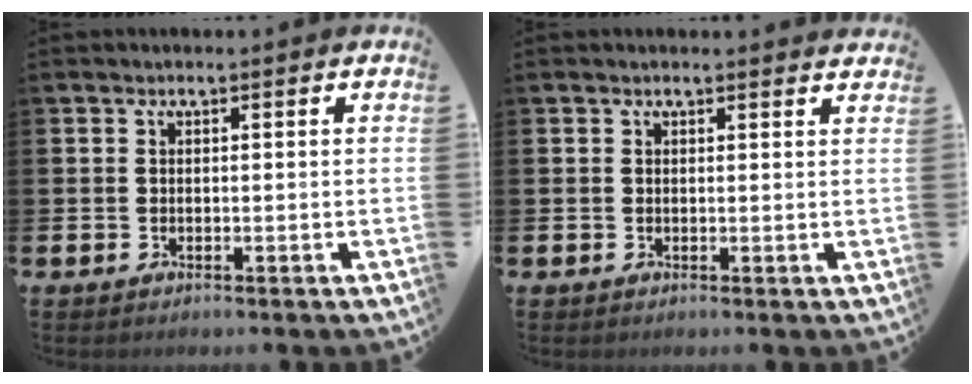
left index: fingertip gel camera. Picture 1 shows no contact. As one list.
[{"total": 0.7, "force": [0.7, 0.0, 0.1], "torque": [0.008, -0.003, 0.012]}]